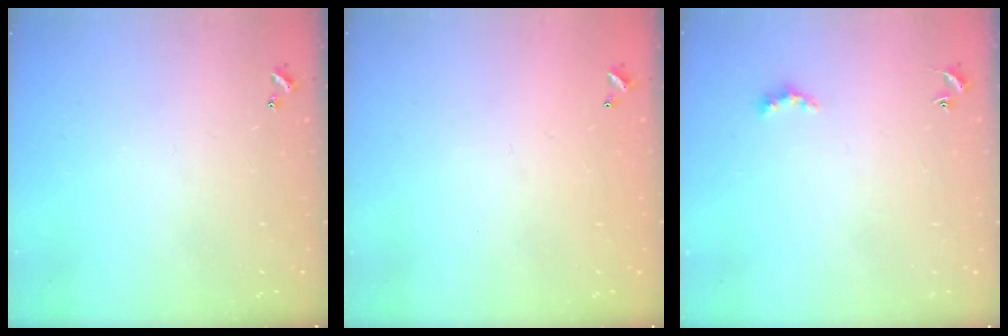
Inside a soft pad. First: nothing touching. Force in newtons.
{"total": 2.8, "press": 2.8, "slide": 0.1}
{"total": 2.2, "press": 2.2, "slide": 0.4}